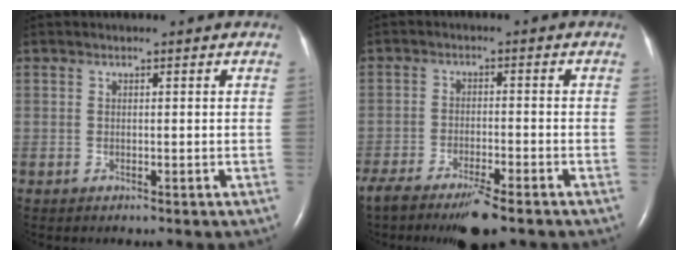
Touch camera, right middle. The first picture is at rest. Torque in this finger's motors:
{"motor_torque": [0.73, -0.65, 0.14, 0.06]}